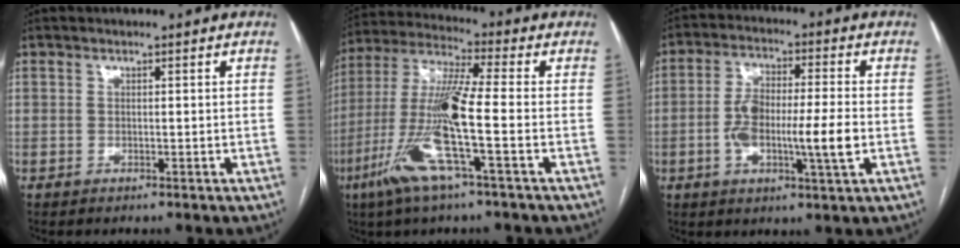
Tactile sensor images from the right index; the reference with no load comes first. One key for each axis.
{"total": 14.4, "fx": -5.1, "fy": -0.8, "fz": 13.4, "tx": -0.283, "ty": -0.010, "tz": -0.108}
{"total": 10.6, "fx": -1.9, "fy": 1.6, "fz": 10.3, "tx": -0.190, "ty": 0.009, "tz": -0.034}